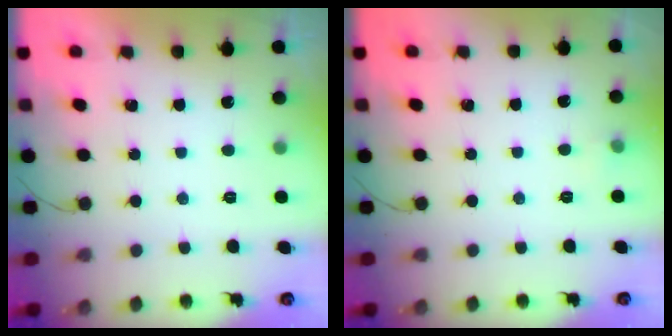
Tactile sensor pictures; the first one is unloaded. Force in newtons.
{"total": 3.0, "press": 2.8, "slide": 1.1}